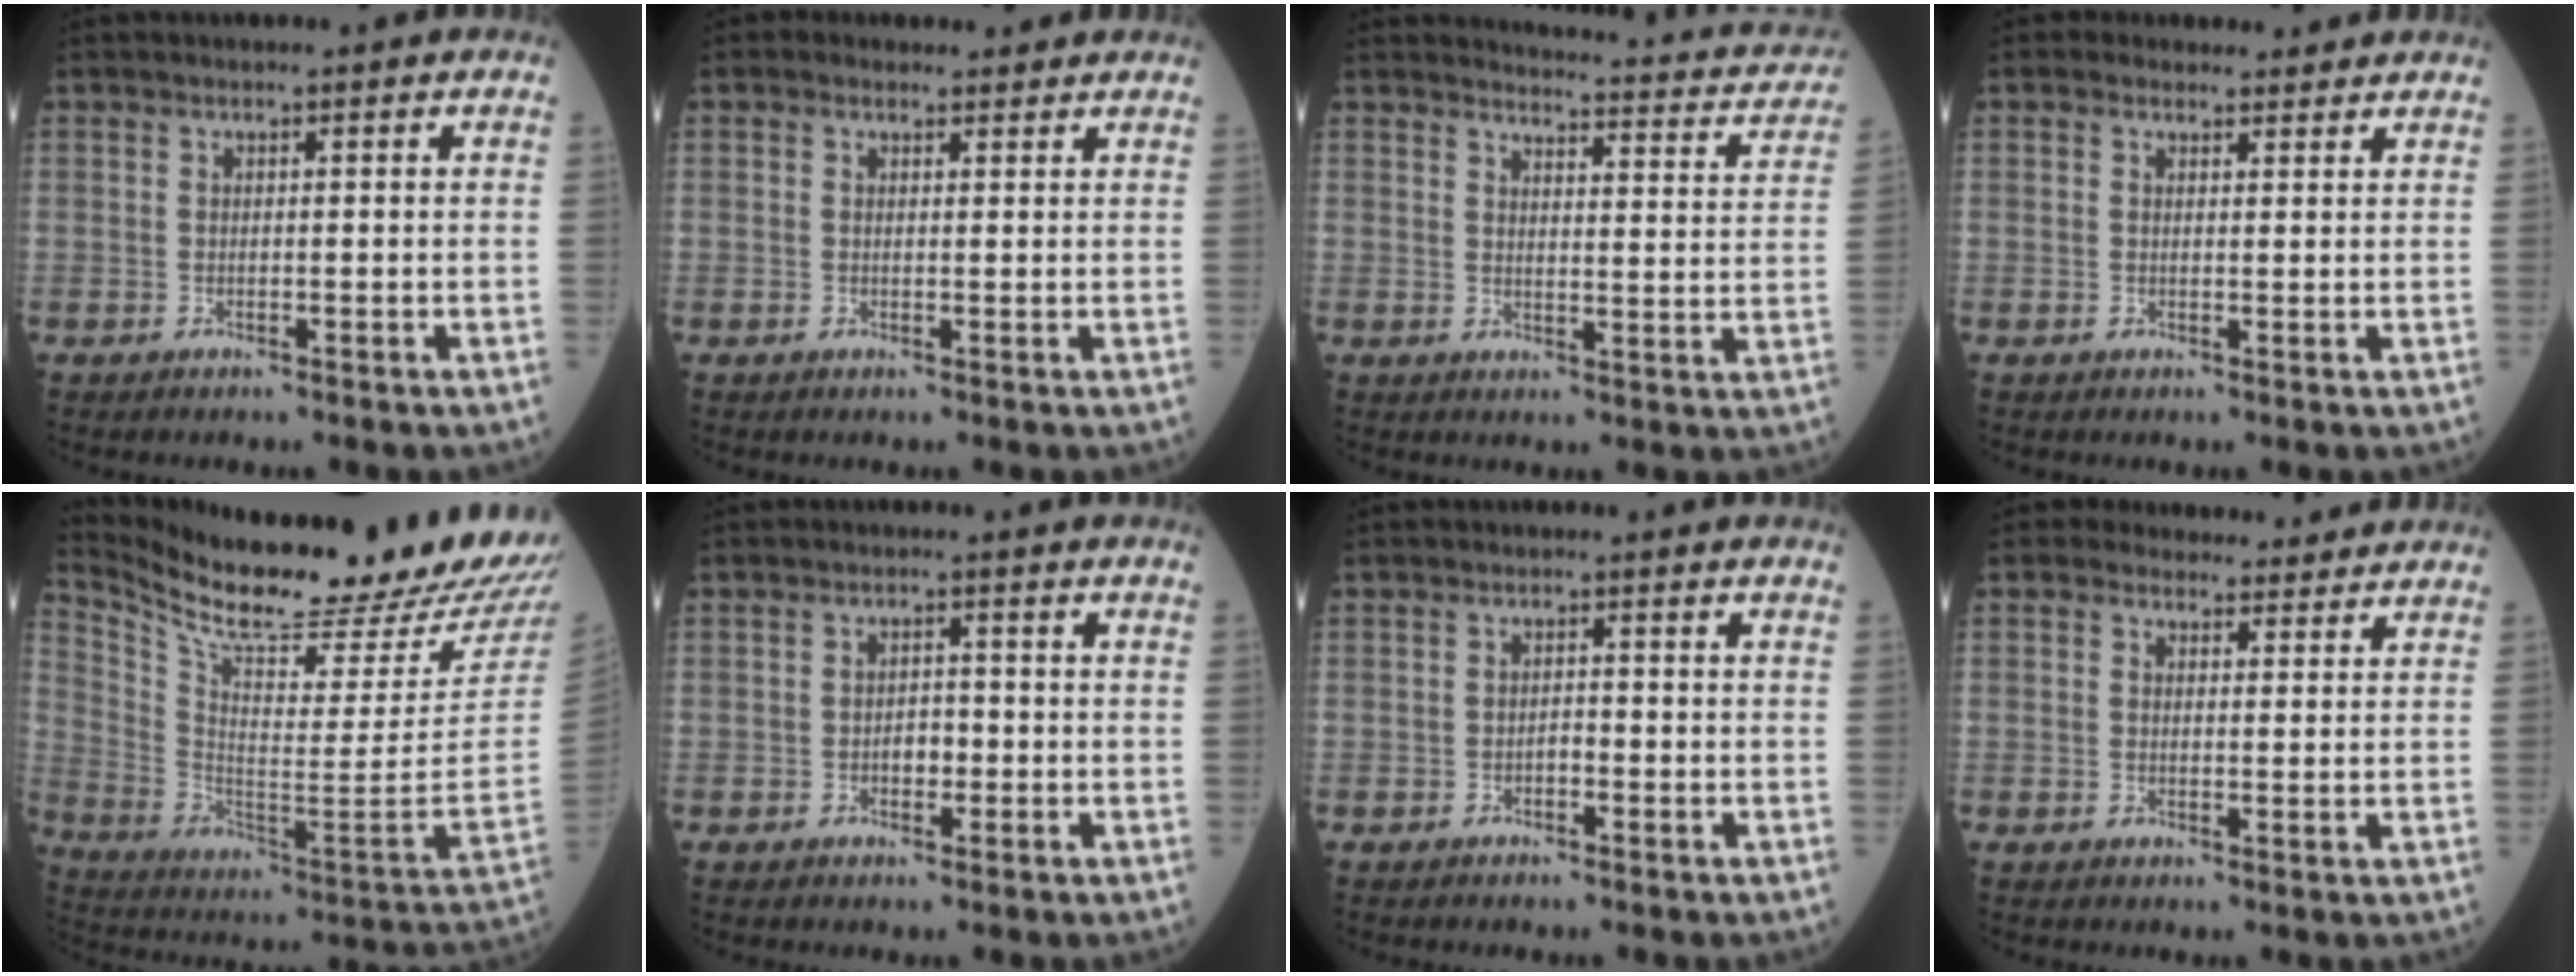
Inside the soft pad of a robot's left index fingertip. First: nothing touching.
{"total": 1.9, "force": [1.5, 1.1, 0.2], "torque": [-0.003, 0.007, 0.016]}
{"total": 15.6, "force": [15.1, 2.2, 3.5], "torque": [-0.019, -0.059, 0.144]}
{"total": 3.1, "force": [2.7, 1.5, 0.1], "torque": [0.003, 0.007, 0.027]}
{"total": 27.0, "force": [24.5, 1.9, 11.3], "torque": [-0.208, -0.109, 0.352]}
{"total": 2.1, "force": [-0.8, 1.2, 1.5], "torque": [-0.017, 0.003, -0.015]}
{"total": 1.0, "force": [-0.8, 0.3, 0.6], "torque": [-0.003, 0.000, -0.017]}
{"total": 5.9, "force": [5.3, 2.4, 0.4], "torque": [0.009, 0.007, 0.055]}